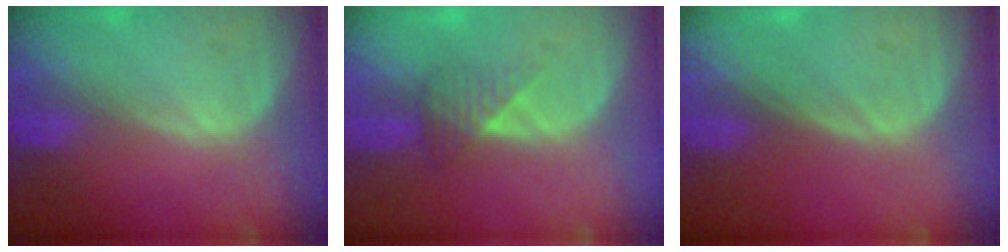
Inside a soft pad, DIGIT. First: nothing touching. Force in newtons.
{"total": 3.3, "press": 3.1, "slide": 1.0}
{"total": 0.0}